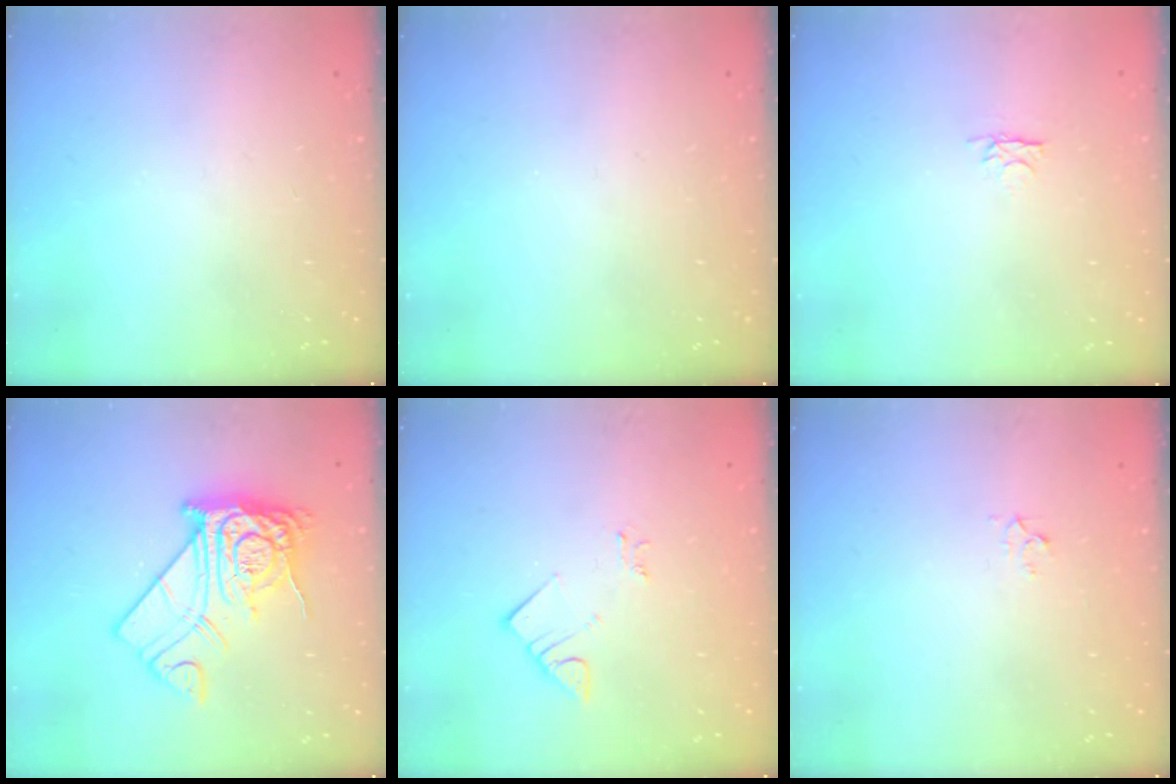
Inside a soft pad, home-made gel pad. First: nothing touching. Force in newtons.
{"total": 0.0}
{"total": 2.8, "press": 2.7, "slide": 0.4}
{"total": 15.7, "press": 15.6, "slide": 1.6}
{"total": 3.3, "press": 3.3, "slide": 0.1}
{"total": 2.3, "press": 2.3, "slide": 0.2}